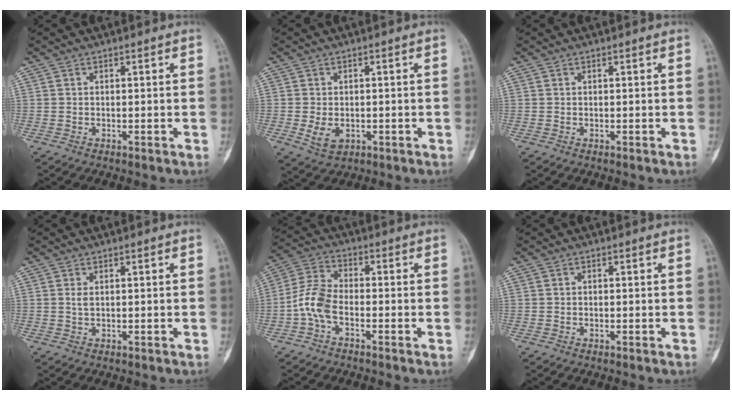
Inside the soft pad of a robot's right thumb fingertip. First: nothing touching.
{"total": 4.5, "force": [-0.9, 3.2, 3.1], "torque": [-0.050, -0.003, -0.006]}
{"total": 0.0}
{"total": 1.1, "force": [0.3, 0.6, 0.9], "torque": [-0.020, 0.001, 0.009]}
{"total": 7.1, "force": [-2.5, 3.7, 5.5], "torque": [-0.119, 0.025, -0.060]}
{"total": 0.0}